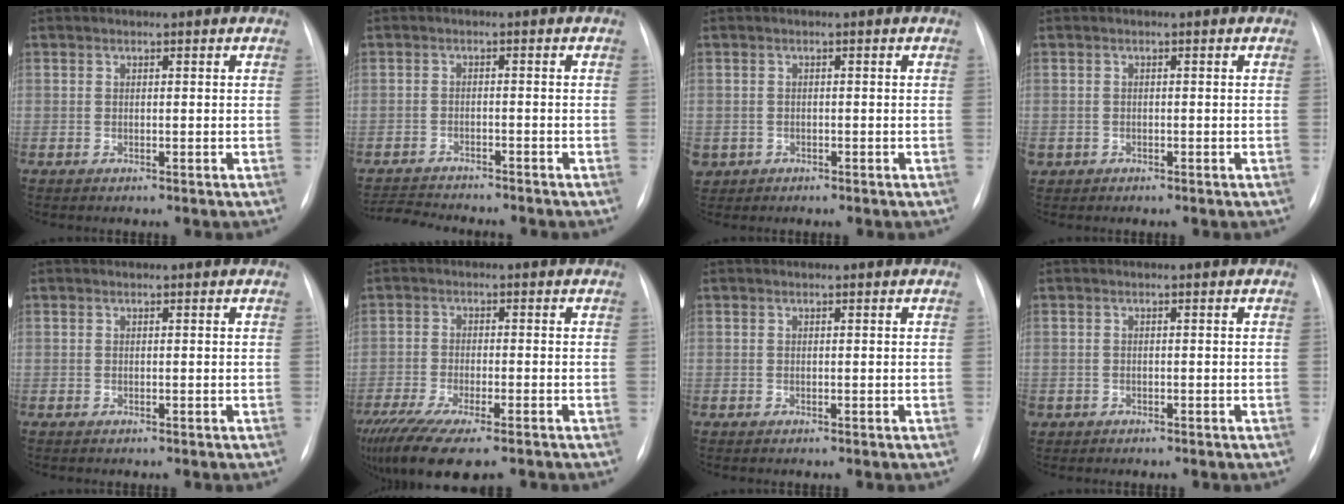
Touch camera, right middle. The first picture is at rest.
{"total": 7.0, "force": [-6.8, 0.5, 1.7], "torque": [-0.024, -0.011, -0.105]}
{"total": 2.9, "force": [-1.4, 2.6, 0.4], "torque": [-0.008, 0.002, -0.019]}
{"total": 1.2, "force": [-0.5, 1.0, 0.3], "torque": [-0.009, 0.004, -0.003]}
{"total": 0.0}
{"total": 13.3, "force": [-9.7, 2.8, 8.7], "torque": [-0.168, -0.029, -0.158]}
{"total": 0.0}
{"total": 0.9, "force": [-0.5, 0.8, 0.1], "torque": [-0.008, 0.004, -0.002]}